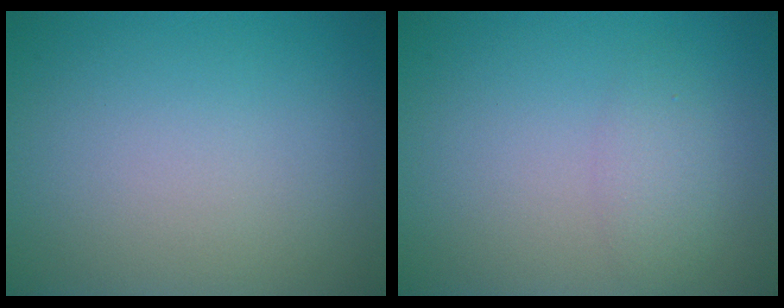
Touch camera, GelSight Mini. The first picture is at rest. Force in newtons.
{"total": 1.7, "press": 1.7, "slide": 0.1}